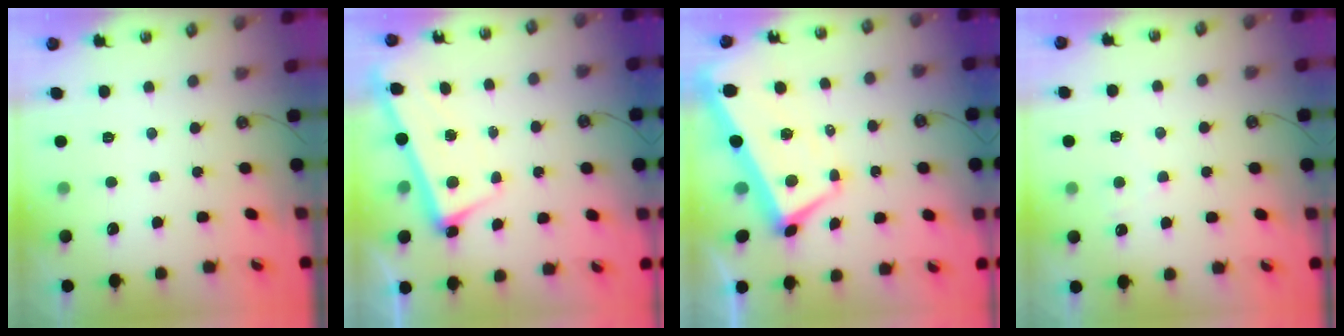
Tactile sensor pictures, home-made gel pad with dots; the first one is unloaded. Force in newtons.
{"total": 2.6, "press": 2.4, "slide": 1.0}
{"total": 4.7, "press": 4.6, "slide": 0.9}
{"total": 5.4, "press": 5.4, "slide": 0.4}